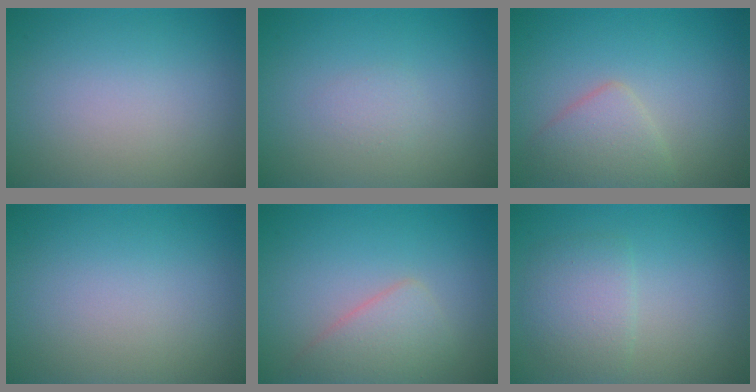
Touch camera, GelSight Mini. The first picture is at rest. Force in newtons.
{"total": 0.8, "press": 0.8, "slide": 0.1}
{"total": 2.9, "press": 2.9, "slide": 0.1}
{"total": 0.0}
{"total": 2.8, "press": 2.8, "slide": 0.2}
{"total": 2.9, "press": 2.9, "slide": 0.1}